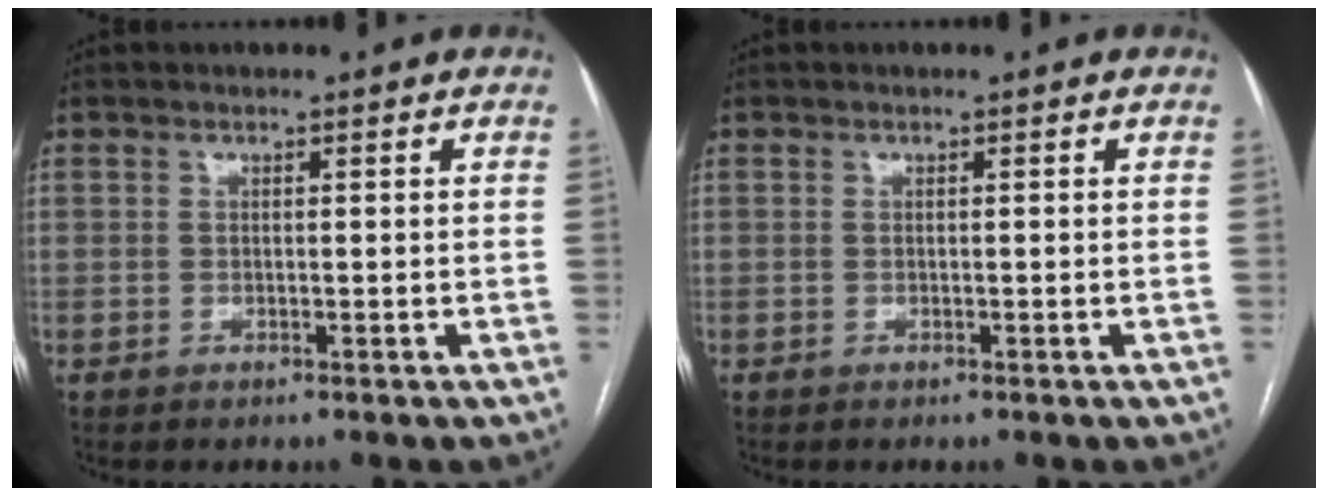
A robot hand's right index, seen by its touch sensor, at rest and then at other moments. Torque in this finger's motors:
{"motor_torque": [-0.10, 0.05, 0.02, 0.01]}